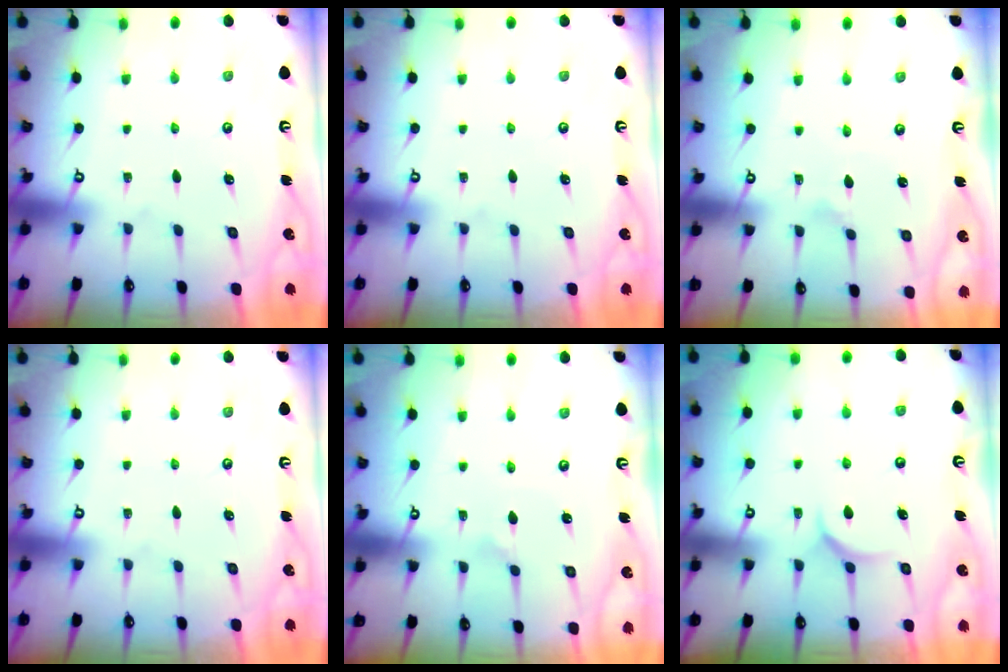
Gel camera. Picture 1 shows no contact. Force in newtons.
{"total": 0.0}
{"total": 2.1, "press": 2.1, "slide": 0.1}
{"total": 0.0}
{"total": 2.0, "press": 2.0, "slide": 0.1}
{"total": 5.4, "press": 5.3, "slide": 0.7}